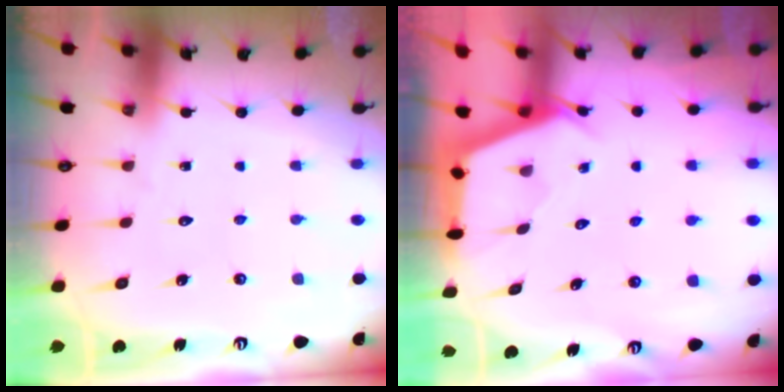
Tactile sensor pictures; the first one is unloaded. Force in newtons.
{"total": 2.6, "press": 2.6, "slide": 0.3}